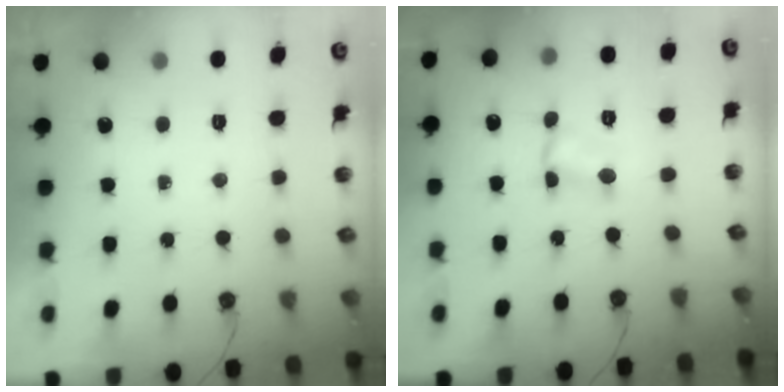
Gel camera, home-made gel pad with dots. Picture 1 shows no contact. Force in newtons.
{"total": 2.5, "press": 2.5, "slide": 0.1}